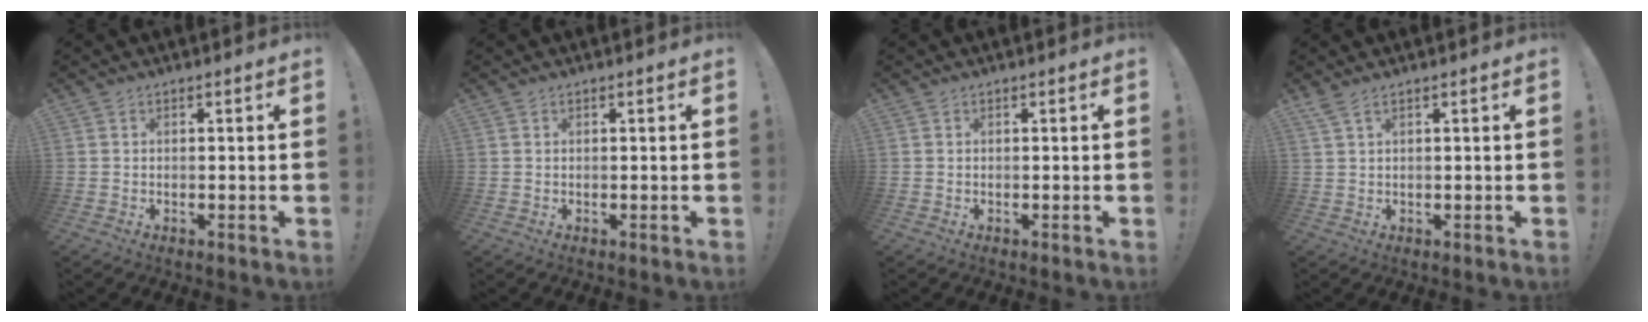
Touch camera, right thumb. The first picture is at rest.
{"total": 0.0}
{"total": 0.0}
{"total": 2.2, "force": [1.5, 0.2, 1.7], "torque": [-0.042, -0.001, 0.027]}